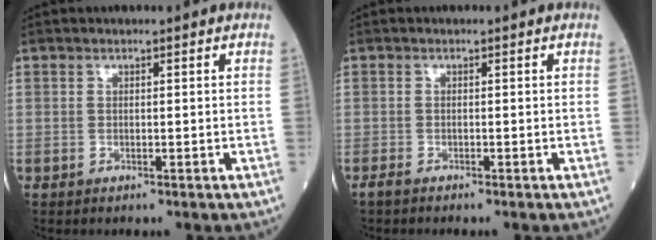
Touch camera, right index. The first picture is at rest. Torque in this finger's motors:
{"motor_torque": [0.25, -0.13, -0.03, 0.00]}